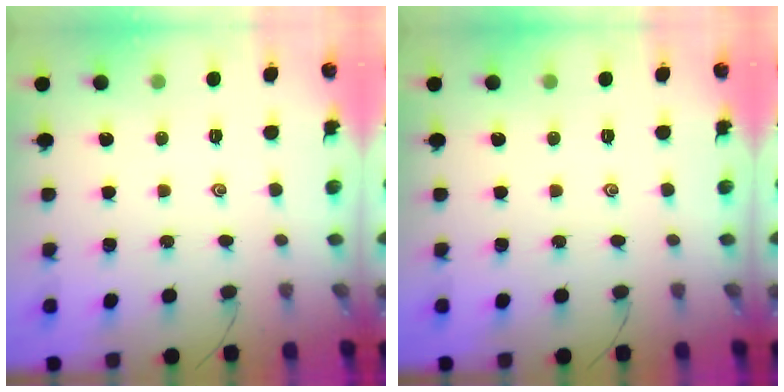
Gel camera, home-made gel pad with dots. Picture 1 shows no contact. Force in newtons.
{"total": 0.0}